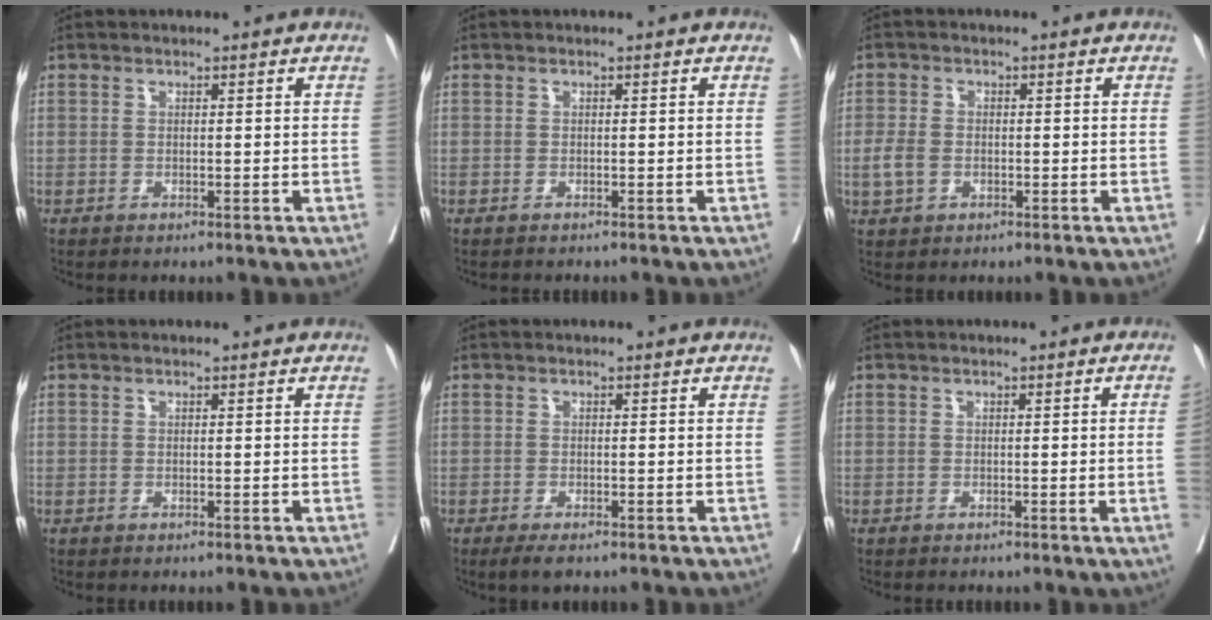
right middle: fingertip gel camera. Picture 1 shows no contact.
{"total": 0.6, "force": [-0.6, -0.1, 0.2], "torque": [0.004, 0.000, -0.009]}
{"total": 3.1, "force": [-0.7, 2.2, 2.1], "torque": [-0.052, 0.003, -0.012]}
{"total": 0.0}
{"total": 2.5, "force": [-1.7, 0.6, 1.6], "torque": [-0.022, -0.003, -0.025]}
{"total": 2.9, "force": [-0.3, -1.1, 2.7], "torque": [-0.040, -0.005, 0.001]}